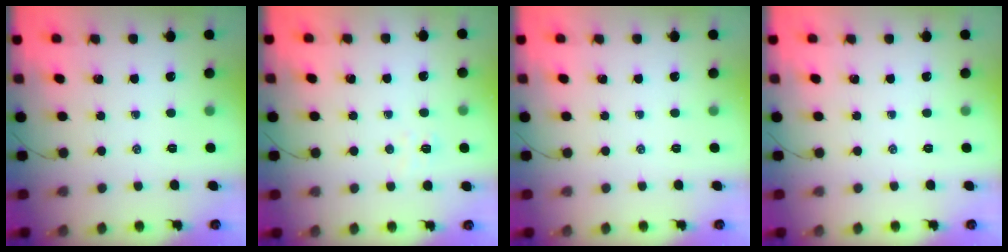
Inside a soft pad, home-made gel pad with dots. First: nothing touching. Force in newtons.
{"total": 4.0, "press": 3.9, "slide": 1.0}
{"total": 0.0}
{"total": 0.0}